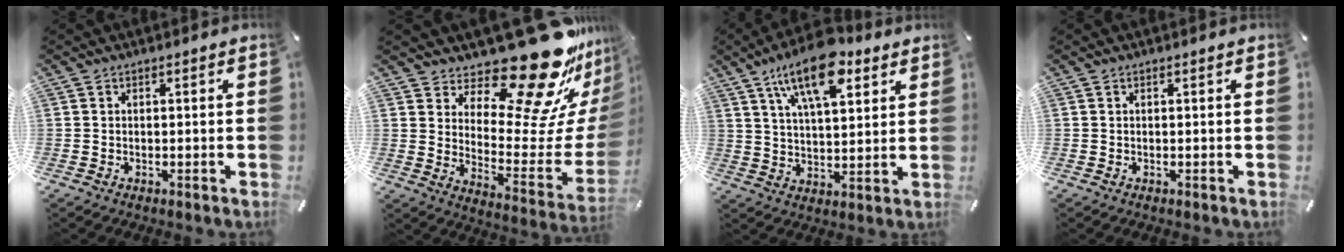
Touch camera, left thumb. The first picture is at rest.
{"total": 26.7, "force": [19.3, 9.7, 15.7], "torque": [-0.198, -0.151, 0.313]}
{"total": 16.0, "force": [9.4, 7.1, 10.9], "torque": [-0.178, -0.029, 0.159]}
{"total": 0.0}